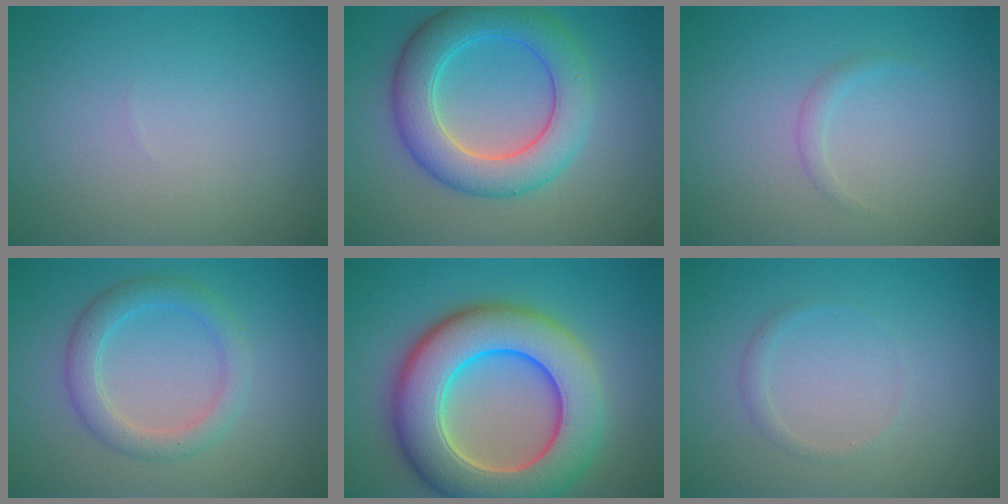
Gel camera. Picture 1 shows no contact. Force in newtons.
{"total": 7.0, "press": 6.9, "slide": 0.3}
{"total": 0.9, "press": 0.9, "slide": 0.0}
{"total": 3.1, "press": 3.1, "slide": 0.1}
{"total": 11.7, "press": 11.7, "slide": 0.8}
{"total": 0.8, "press": 0.8, "slide": 0.1}